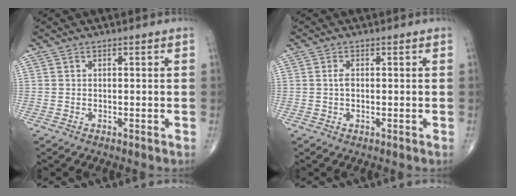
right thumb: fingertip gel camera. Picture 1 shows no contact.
{"total": 1.6, "force": [0.1, 0.8, 1.3], "torque": [-0.026, 0.000, 0.001]}